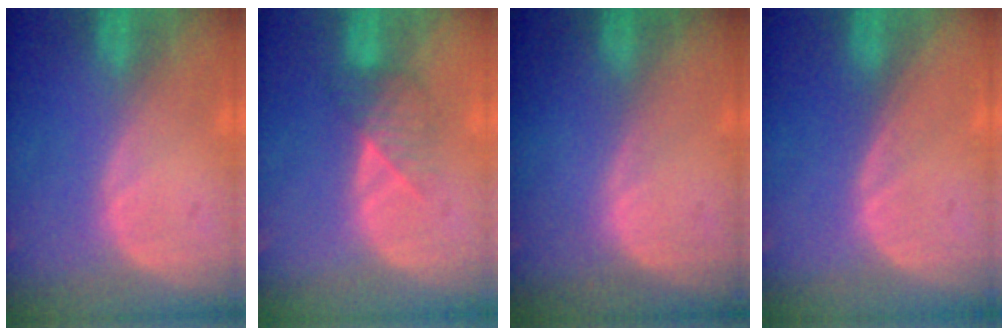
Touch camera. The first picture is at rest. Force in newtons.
{"total": 3.6, "press": 3.4, "slide": 1.2}
{"total": 0.0}
{"total": 0.0}